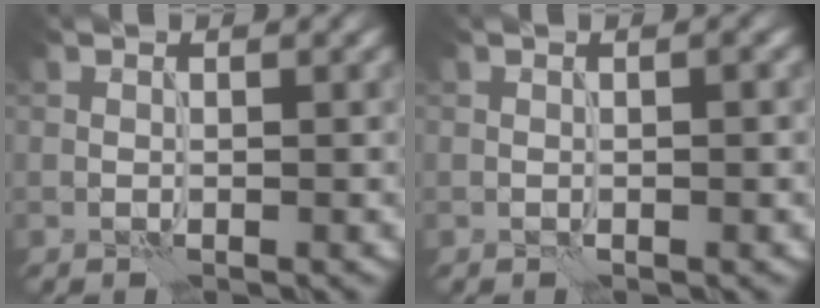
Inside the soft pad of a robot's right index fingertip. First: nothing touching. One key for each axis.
{"total": 0.9, "fx": -0.2, "fy": 0.2, "fz": 0.9, "tx": -0.006, "ty": 0.004, "tz": -0.003}